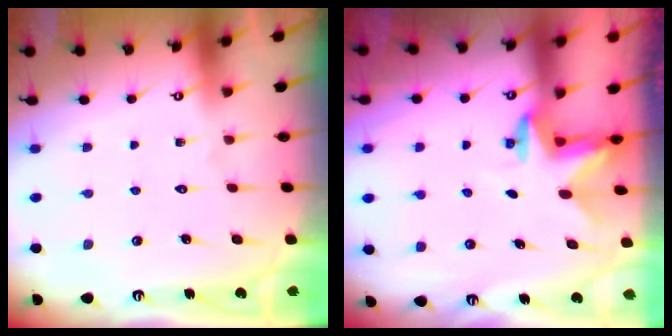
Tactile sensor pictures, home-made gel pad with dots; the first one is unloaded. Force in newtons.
{"total": 2.3, "press": 2.3, "slide": 0.4}